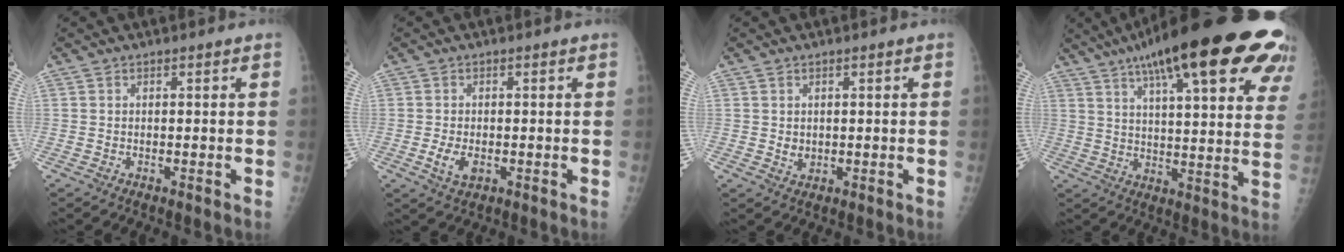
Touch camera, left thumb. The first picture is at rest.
{"total": 3.7, "force": [-0.8, 2.2, 2.9], "torque": [-0.055, -0.006, -0.009]}
{"total": 1.8, "force": [0.5, 1.3, 1.1], "torque": [-0.013, -0.006, 0.014]}
{"total": 32.2, "force": [19.2, 8.4, 24.5], "torque": [-0.290, -0.011, 0.261]}